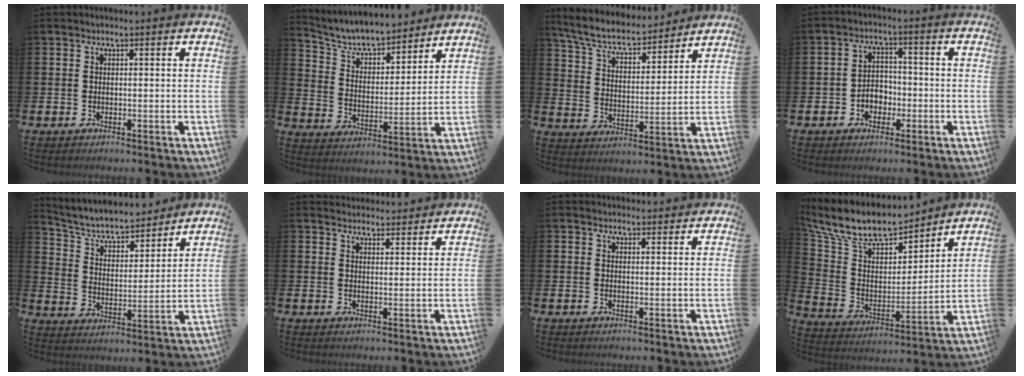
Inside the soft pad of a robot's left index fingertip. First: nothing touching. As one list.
[{"total": 6.8, "force": [6.3, 1.8, 1.7], "torque": [-0.056, -0.052, 0.104]}, {"total": 7.4, "force": [6.7, 2.0, 2.5], "torque": [-0.079, -0.047, 0.114]}, {"total": 3.4, "force": [-1.6, 2.7, 1.5], "torque": [-0.018, 0.003, -0.039]}, {"total": 6.6, "force": [5.9, 2.2, 1.9], "torque": [-0.060, -0.050, 0.095]}, {"total": 3.3, "force": [3.2, 0.8, -0.2], "torque": [0.005, -0.018, 0.058]}, {"total": 1.9, "force": [1.8, 0.4, -0.1], "torque": [0.014, -0.011, 0.031]}, {"total": 11.4, "force": [10.2, 3.7, 3.5], "torque": [-0.110, -0.070, 0.175]}]